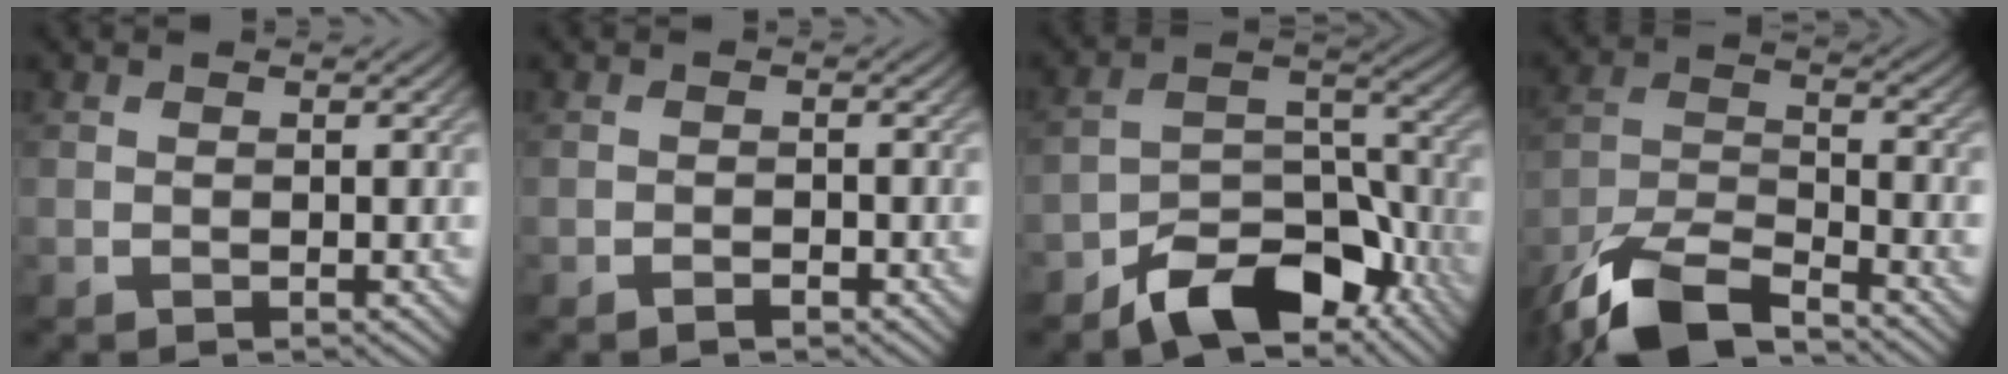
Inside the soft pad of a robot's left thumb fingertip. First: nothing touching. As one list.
[{"total": 1.1, "force": [-0.8, 0.3, 0.6], "torque": [-0.010, 0.000, -0.014]}, {"total": 11.3, "force": [-8.0, 5.3, 6.1], "torque": [-0.078, 0.000, -0.148]}, {"total": 11.0, "force": [-8.5, 3.2, 6.2], "torque": [-0.126, -0.011, -0.171]}]